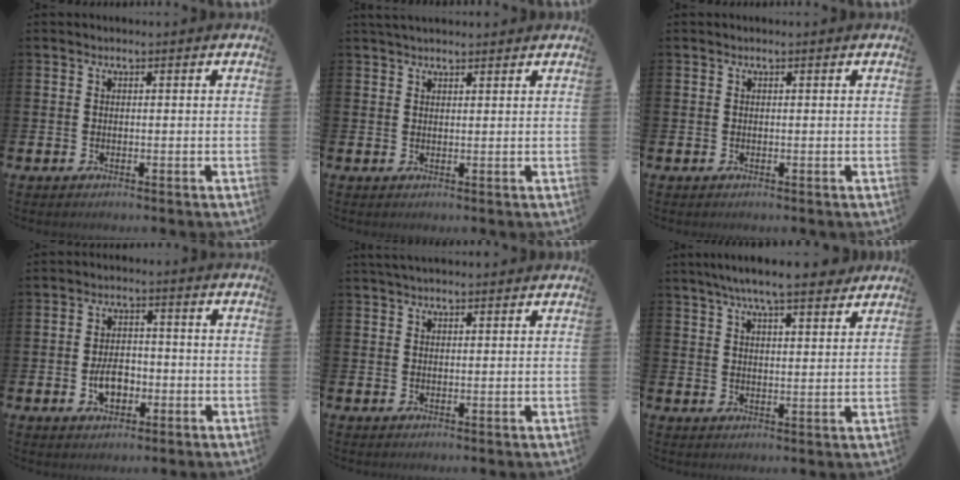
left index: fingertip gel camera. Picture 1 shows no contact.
{"total": 2.3, "force": [2.2, 0.6, 0.6], "torque": [-0.003, -0.006, 0.037]}
{"total": 0.0}
{"total": 4.4, "force": [-1.2, 2.8, 3.1], "torque": [-0.042, 0.000, -0.026]}
{"total": 2.2, "force": [2.1, 0.5, 0.7], "torque": [-0.012, 0.000, 0.036]}
{"total": 7.4, "force": [6.7, 0.7, 3.0], "torque": [-0.063, -0.025, 0.117]}